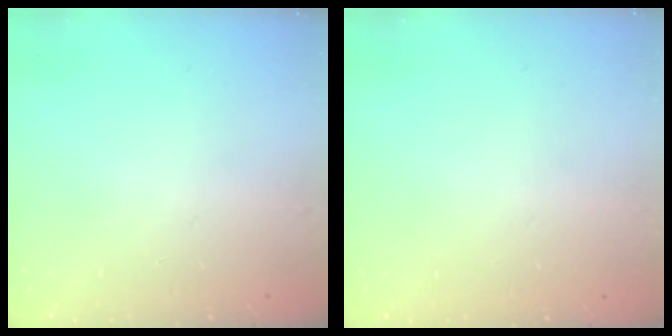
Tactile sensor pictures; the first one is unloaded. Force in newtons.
{"total": 0.0}